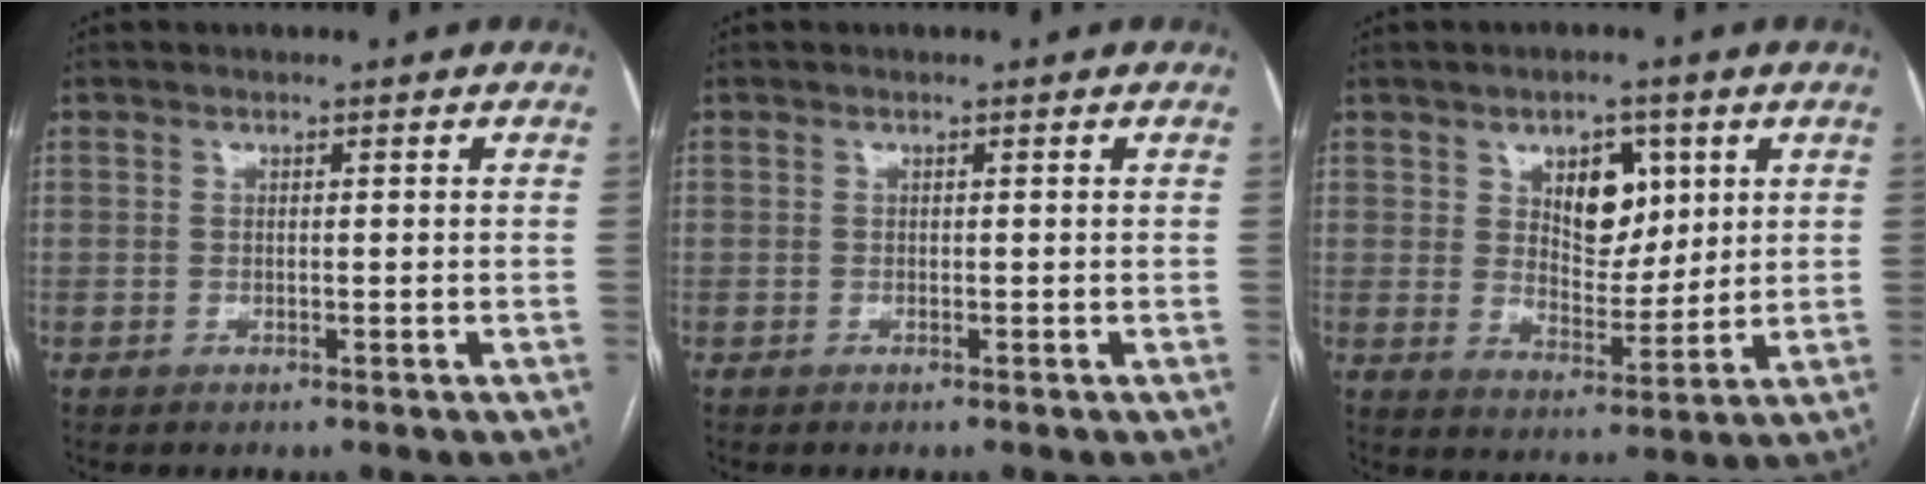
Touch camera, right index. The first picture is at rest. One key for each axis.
{"total": 0.0}
{"total": 7.8, "fx": 3.2, "fy": 4.4, "fz": 5.6, "tx": -0.083, "ty": 0.005, "tz": 0.057}